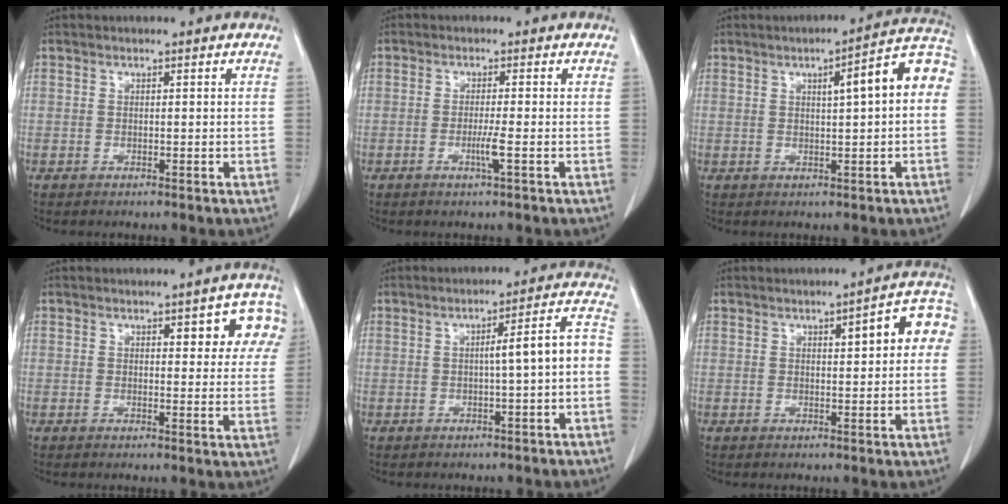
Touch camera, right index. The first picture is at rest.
{"total": 2.5, "force": [-0.8, -0.4, 2.3], "torque": [-0.045, -0.005, -0.017]}
{"total": 8.9, "force": [1.5, 1.2, 8.6], "torque": [-0.113, 0.028, 0.015]}
{"total": 7.0, "force": [3.3, 2.7, 5.6], "torque": [-0.050, 0.010, 0.032]}
{"total": 6.2, "force": [-0.8, 0.2, 6.2], "torque": [-0.082, 0.025, -0.010]}
{"total": 7.2, "force": [1.9, 1.9, 6.6], "torque": [-0.077, 0.023, 0.018]}